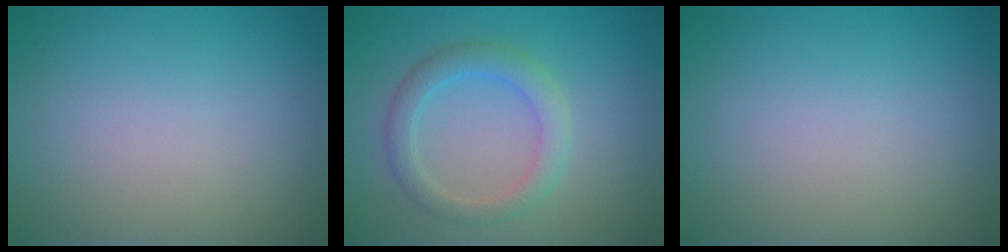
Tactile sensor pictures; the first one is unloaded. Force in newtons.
{"total": 2.9, "press": 2.9, "slide": 0.4}
{"total": 0.0}